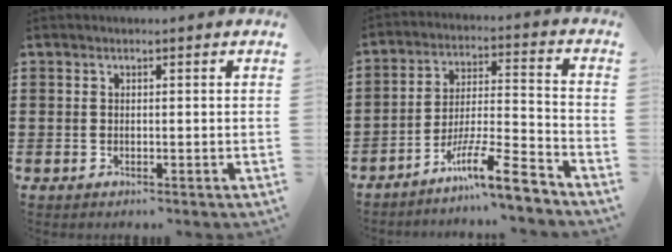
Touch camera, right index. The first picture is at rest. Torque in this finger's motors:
{"motor_torque": [2.14, 0.00, -0.02, 0.00]}